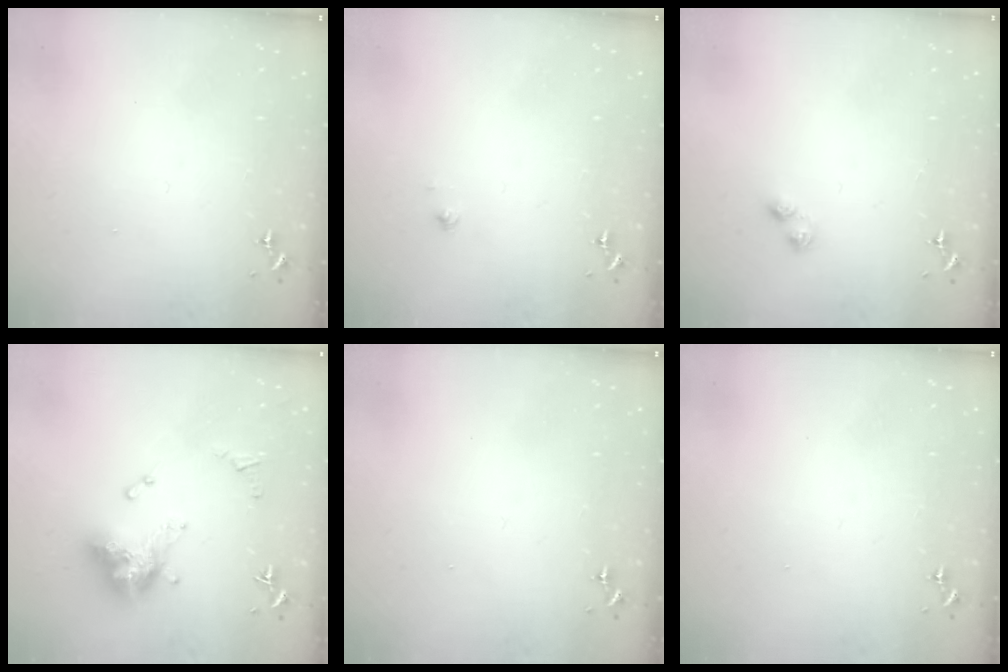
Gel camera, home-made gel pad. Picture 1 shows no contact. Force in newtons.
{"total": 1.2, "press": 1.2, "slide": 0.1}
{"total": 2.9, "press": 2.8, "slide": 0.5}
{"total": 13.6, "press": 13.5, "slide": 1.2}
{"total": 0.0}
{"total": 0.0}